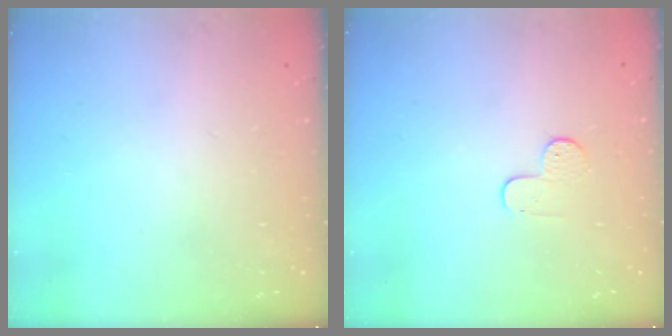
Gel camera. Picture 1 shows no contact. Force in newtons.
{"total": 5.3, "press": 5.3, "slide": 0.5}